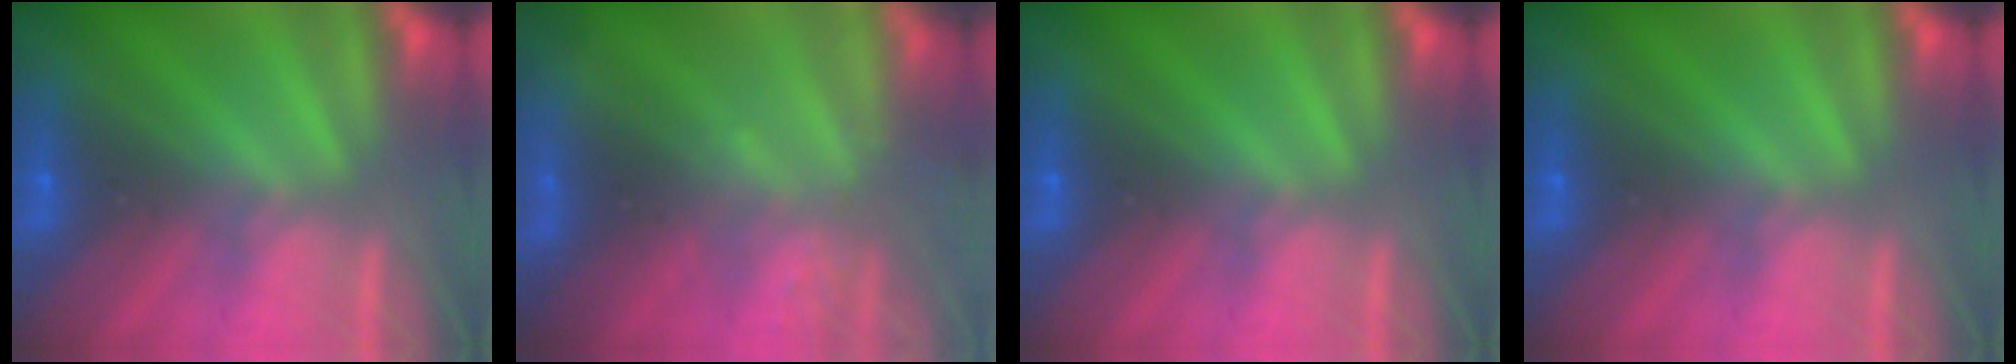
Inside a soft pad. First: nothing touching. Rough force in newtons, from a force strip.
{"total": 2.3}
{"total": 0.0}
{"total": 0.0}